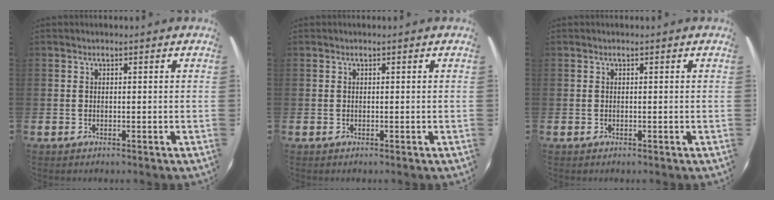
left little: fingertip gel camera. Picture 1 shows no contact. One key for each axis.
{"total": 0.0}
{"total": 0.0}